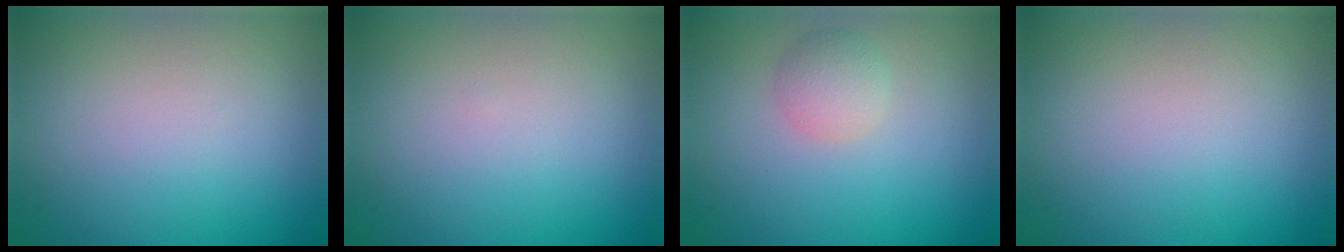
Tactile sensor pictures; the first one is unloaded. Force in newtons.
{"total": 0.0}
{"total": 2.1, "press": 2.1, "slide": 0.1}
{"total": 0.0}